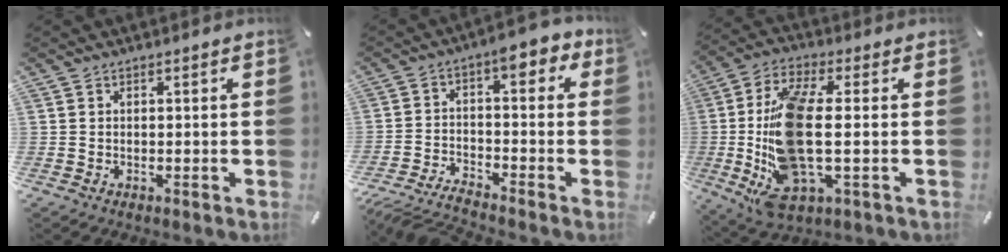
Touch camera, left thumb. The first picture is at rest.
{"total": 6.7, "force": [-3.8, 3.1, 4.5], "torque": [-0.087, 0.014, -0.078]}
{"total": 18.9, "force": [0.2, 7.0, 17.5], "torque": [-0.378, -0.018, 0.012]}